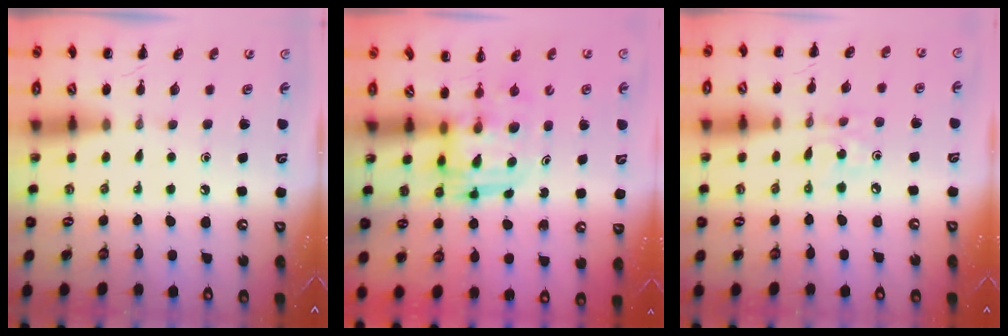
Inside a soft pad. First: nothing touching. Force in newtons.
{"total": 3.0, "press": 3.0, "slide": 0.3}
{"total": 3.6, "press": 3.4, "slide": 1.0}